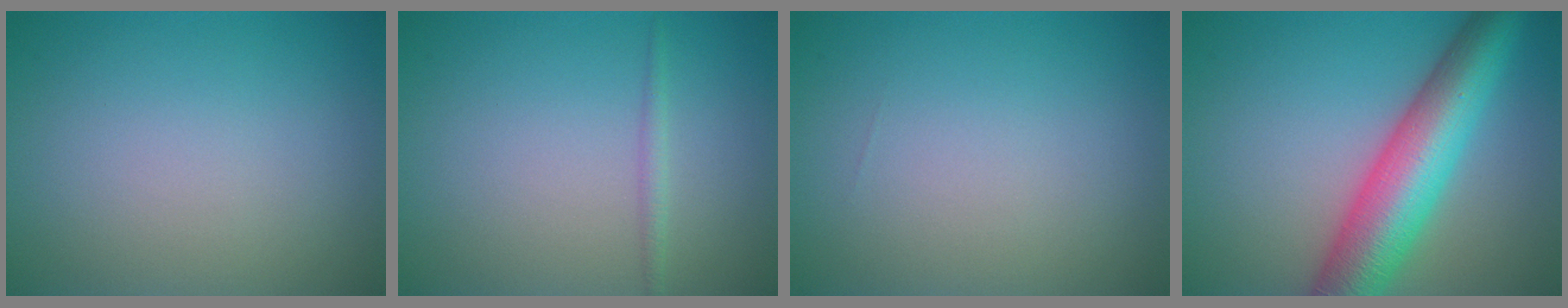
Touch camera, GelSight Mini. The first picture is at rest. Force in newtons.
{"total": 1.0, "press": 1.0, "slide": 0.0}
{"total": 0.0}
{"total": 9.5, "press": 9.5, "slide": 0.2}